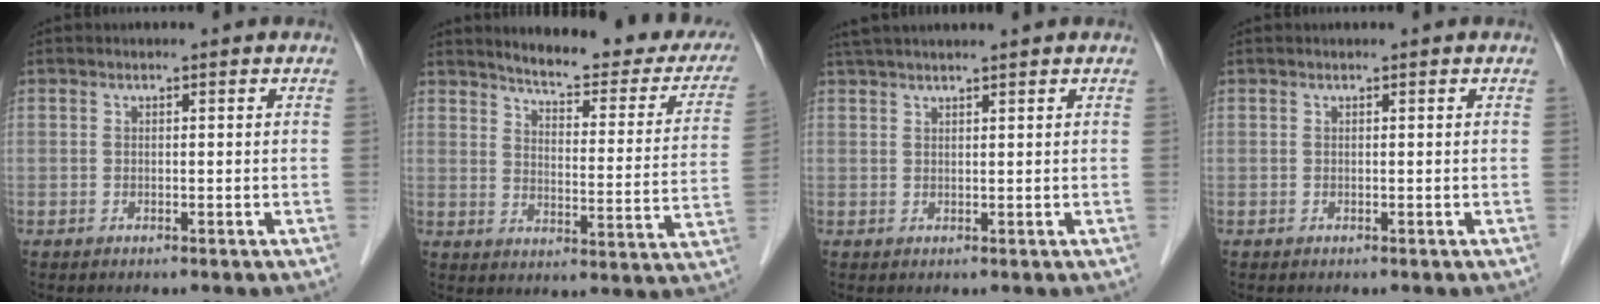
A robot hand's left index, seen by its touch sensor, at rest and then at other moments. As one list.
[{"total": 20.8, "force": [18.5, 4.0, 8.6], "torque": [-0.094, -0.054, 0.212]}, {"total": 7.3, "force": [6.2, -0.2, 3.7], "torque": [-0.058, 0.039, 0.099]}, {"total": 0.0}]